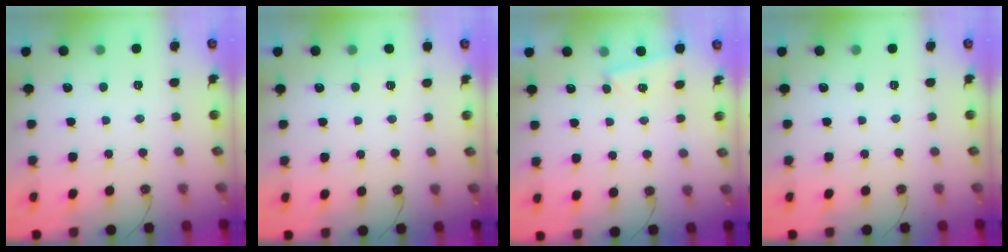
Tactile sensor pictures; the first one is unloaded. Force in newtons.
{"total": 2.2, "press": 2.1, "slide": 0.3}
{"total": 2.9, "press": 2.4, "slide": 1.5}
{"total": 0.0}